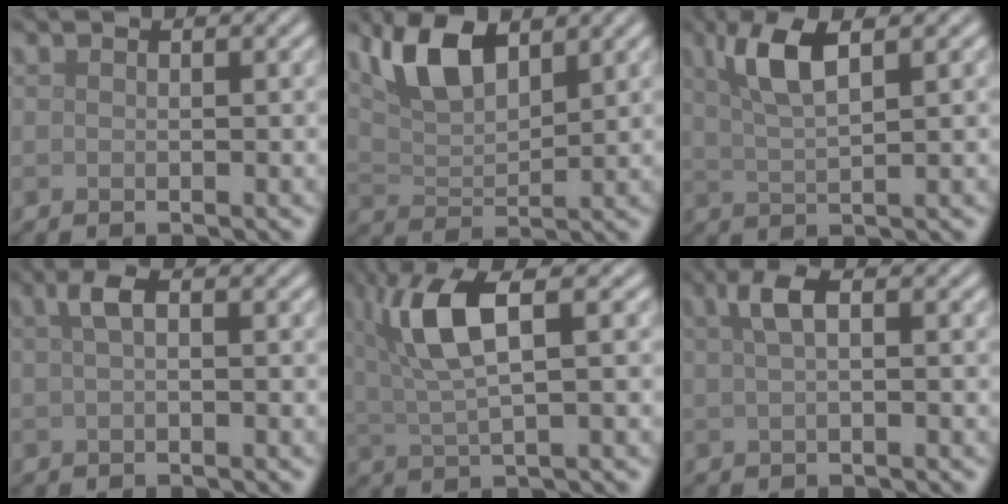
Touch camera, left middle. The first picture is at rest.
{"total": 5.4, "force": [3.4, 2.2, 3.5], "torque": [-0.077, 0.002, 0.063]}
{"total": 4.3, "force": [2.0, 1.1, 3.6], "torque": [-0.074, 0.005, 0.038]}
{"total": 1.8, "force": [0.4, 0.6, 1.7], "torque": [-0.032, 0.010, 0.005]}
{"total": 6.3, "force": [2.0, 1.9, 5.7], "torque": [-0.115, 0.007, 0.039]}
{"total": 2.4, "force": [0.8, 0.7, 2.2], "torque": [-0.039, 0.012, 0.013]}